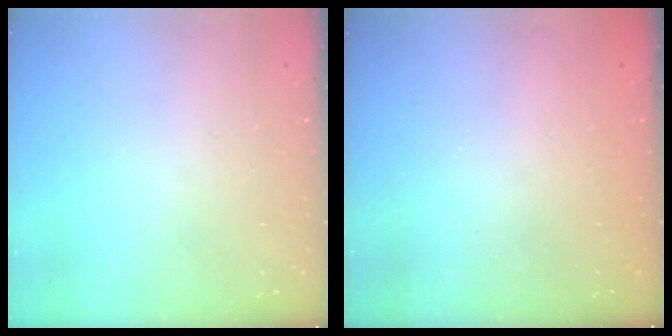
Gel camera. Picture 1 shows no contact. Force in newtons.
{"total": 2.3, "press": 2.1, "slide": 1.0}